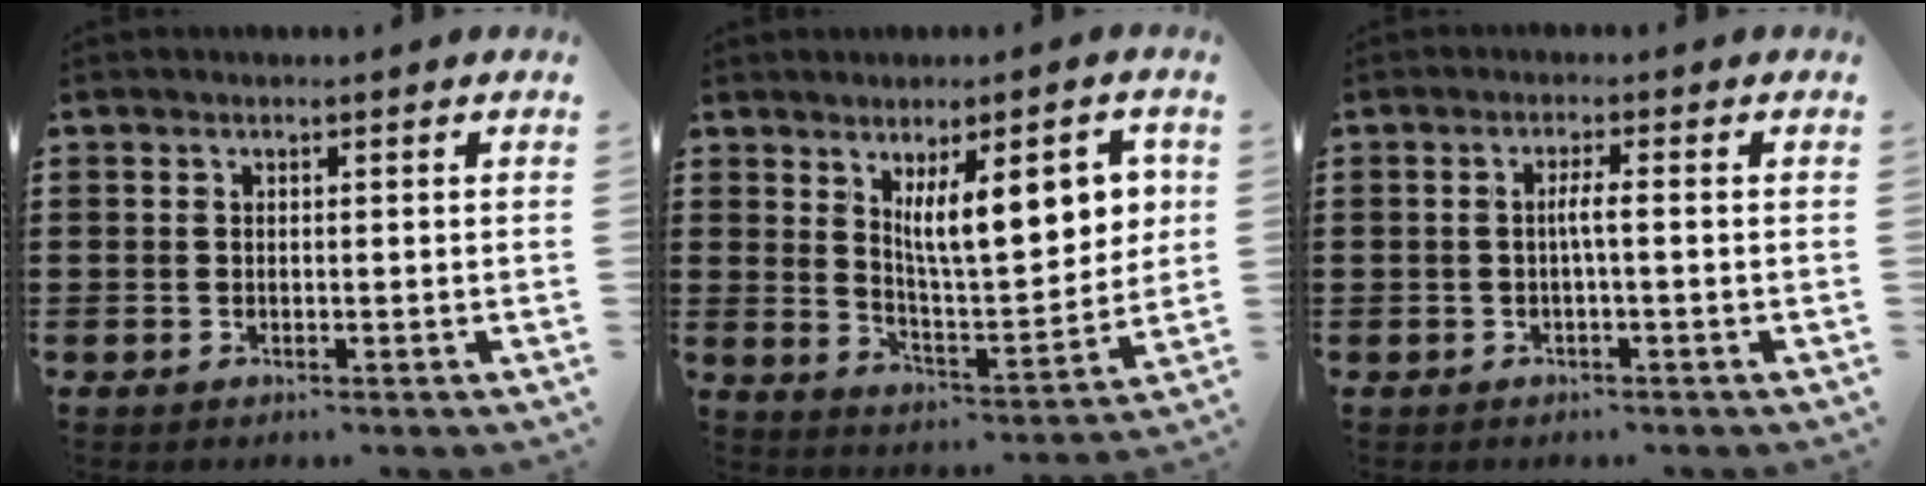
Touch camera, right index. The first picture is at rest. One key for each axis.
{"total": 11.9, "fx": 4.6, "fy": 3.8, "fz": 10.3, "tx": -0.167, "ty": -0.005, "tz": 0.075}
{"total": 2.2, "fx": -0.4, "fy": 0.0, "fz": 2.1, "tx": -0.040, "ty": -0.002, "tz": -0.009}